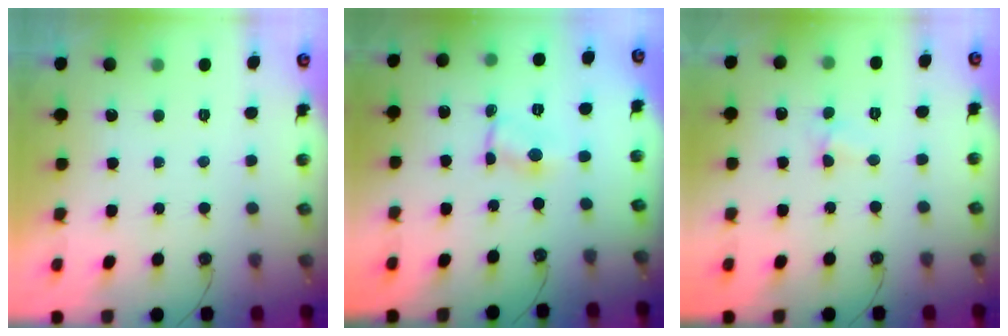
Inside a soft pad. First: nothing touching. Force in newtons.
{"total": 1.1, "press": 1.1, "slide": 0.2}
{"total": 2.6, "press": 2.5, "slide": 0.3}